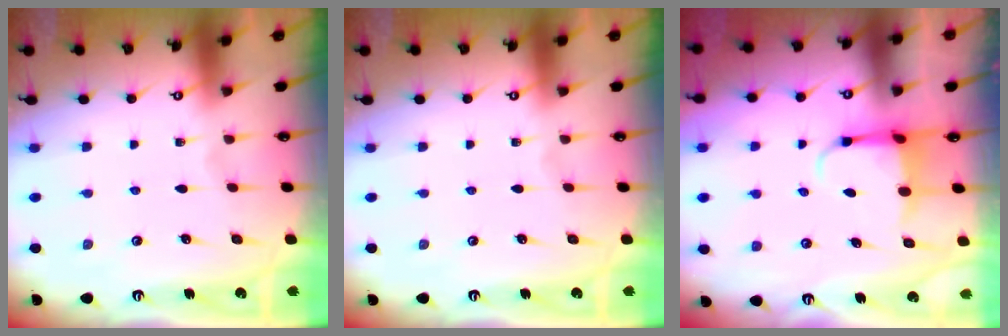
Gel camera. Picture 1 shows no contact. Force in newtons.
{"total": 0.0}
{"total": 3.9, "press": 3.7, "slide": 1.0}